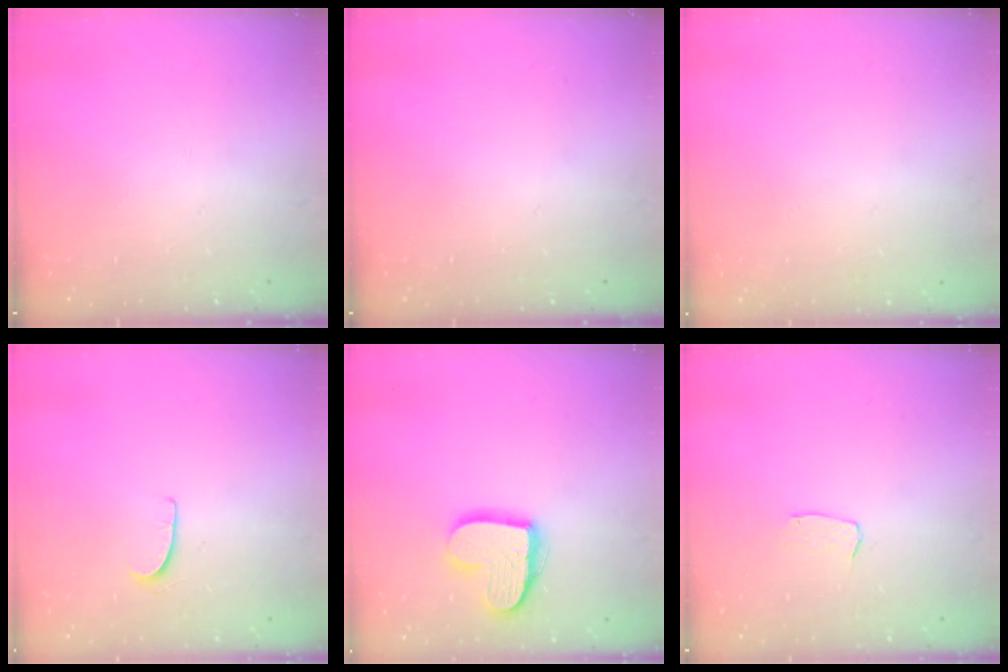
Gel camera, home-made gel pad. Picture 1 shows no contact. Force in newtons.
{"total": 0.0}
{"total": 0.0}
{"total": 5.1, "press": 5.1, "slide": 0.4}
{"total": 14.1, "press": 14.0, "slide": 1.0}
{"total": 3.0, "press": 3.0, "slide": 0.2}